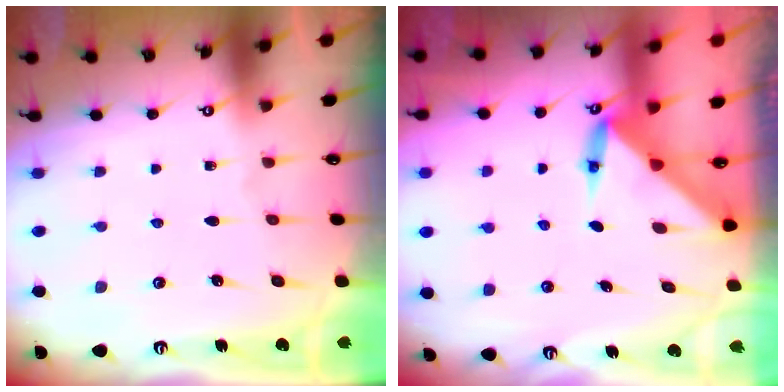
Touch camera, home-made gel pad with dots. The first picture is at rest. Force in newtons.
{"total": 3.9, "press": 3.9, "slide": 0.4}